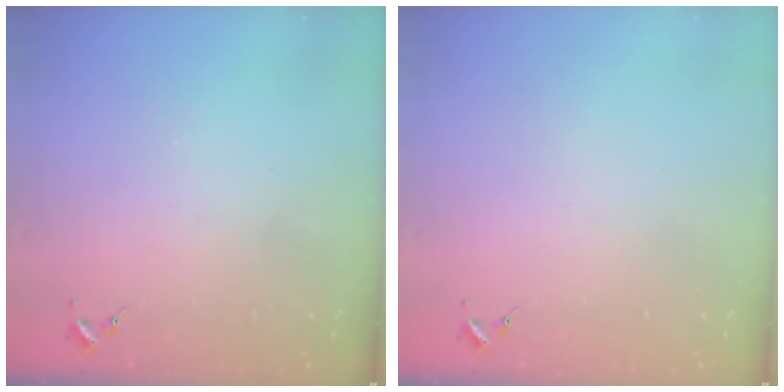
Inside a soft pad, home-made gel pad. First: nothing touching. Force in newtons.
{"total": 0.0}